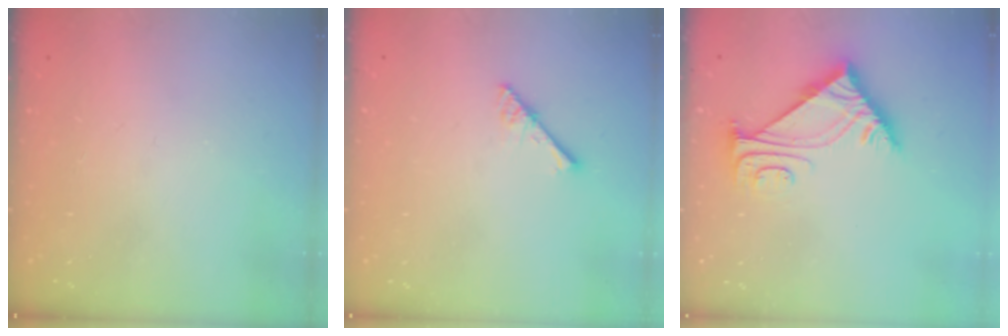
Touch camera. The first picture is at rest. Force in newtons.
{"total": 2.9, "press": 2.9, "slide": 0.2}
{"total": 7.6, "press": 7.6, "slide": 0.7}